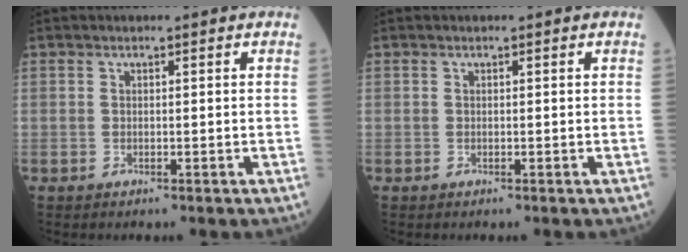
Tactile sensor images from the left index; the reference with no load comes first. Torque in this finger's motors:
{"motor_torque": [-0.04, 0.04, 0.00, 0.00]}